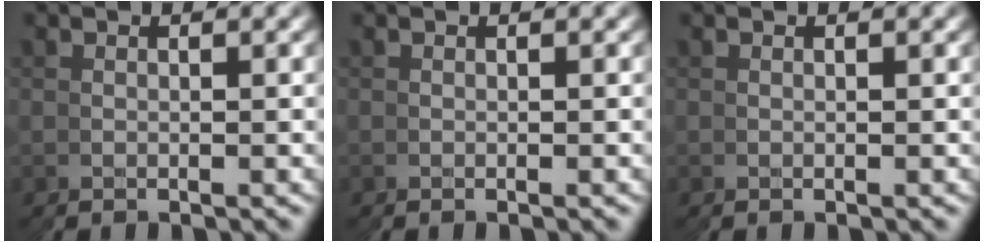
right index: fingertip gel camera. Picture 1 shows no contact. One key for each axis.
{"total": 0.0}
{"total": 0.0}